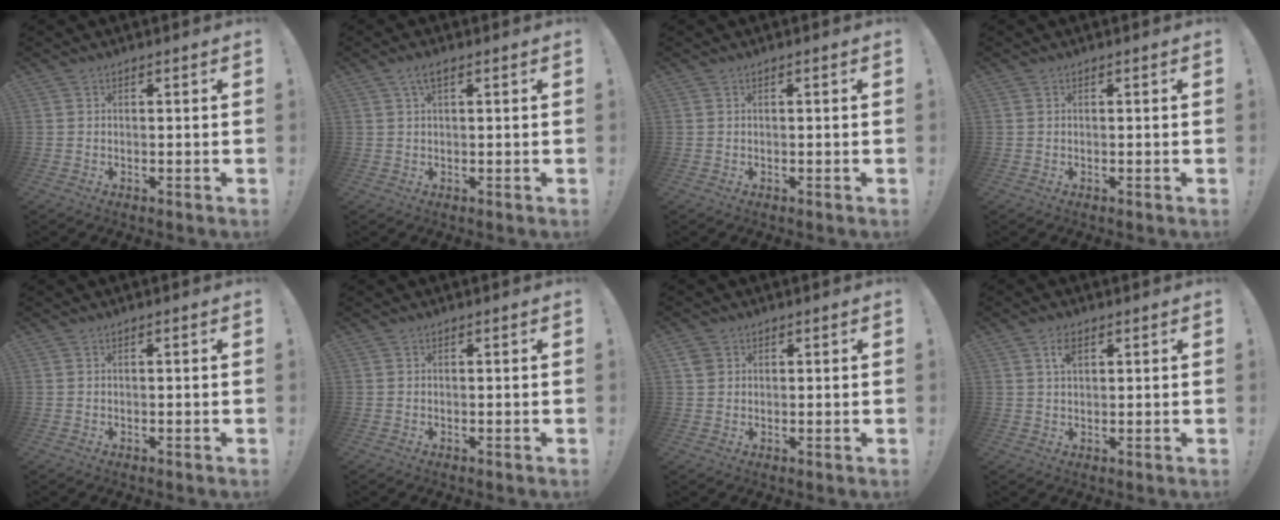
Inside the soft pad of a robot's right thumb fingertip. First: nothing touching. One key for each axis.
{"total": 2.9, "fx": 1.3, "fy": 1.0, "fz": 2.4, "tx": -0.048, "ty": 0.001, "tz": 0.024}
{"total": 0.0}
{"total": 0.0}
{"total": 0.0}
{"total": 0.0}
{"total": 2.6, "fx": 1.3, "fy": 2.1, "fz": 1.0, "tx": -0.019, "ty": 0.003, "tz": 0.026}
{"total": 4.0, "fx": 1.9, "fy": 2.1, "fz": 2.9, "tx": -0.037, "ty": -0.007, "tz": 0.029}